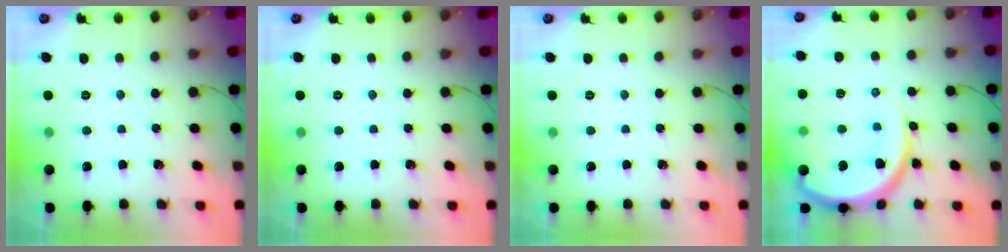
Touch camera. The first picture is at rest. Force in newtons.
{"total": 0.0}
{"total": 0.0}
{"total": 15.6, "press": 15.5, "slide": 1.5}